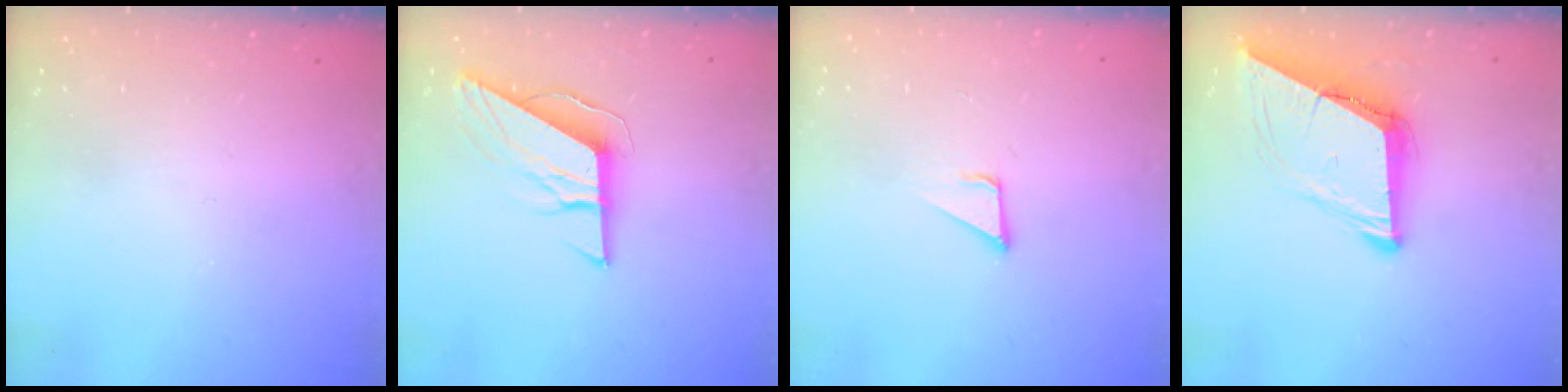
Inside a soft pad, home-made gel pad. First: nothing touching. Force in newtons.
{"total": 9.5, "press": 9.5, "slide": 0.3}
{"total": 2.4, "press": 2.4, "slide": 0.1}
{"total": 9.1, "press": 9.0, "slide": 1.3}